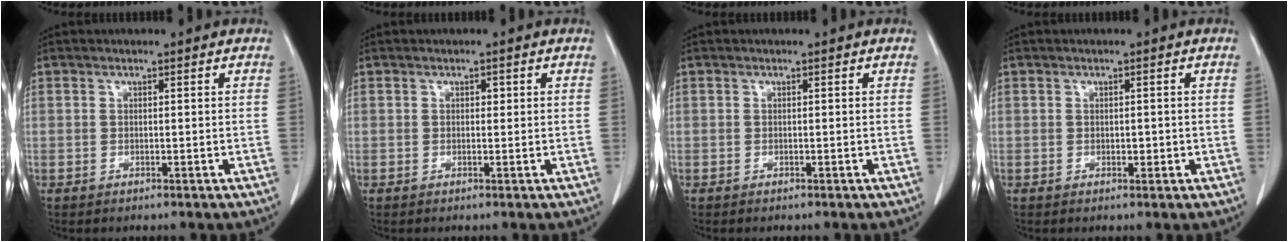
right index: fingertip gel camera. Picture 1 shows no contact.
{"total": 0.7, "force": [0.2, 0.5, 0.5], "torque": [-0.005, 0.002, 0.002]}
{"total": 0.0}
{"total": 1.0, "force": [-0.1, 0.7, 0.7], "torque": [-0.006, 0.001, 0.001]}